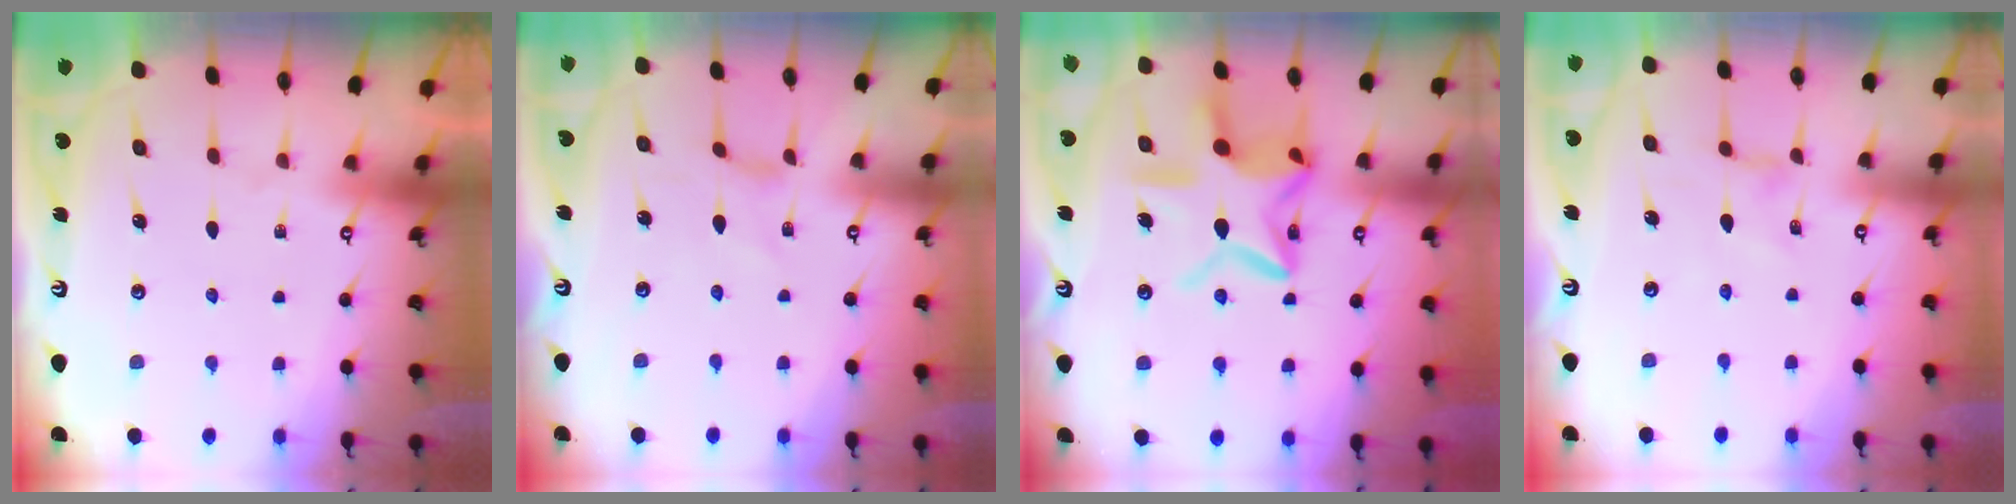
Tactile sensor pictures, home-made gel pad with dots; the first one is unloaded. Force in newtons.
{"total": 0.0}
{"total": 16.6, "press": 16.5, "slide": 1.2}
{"total": 0.0}